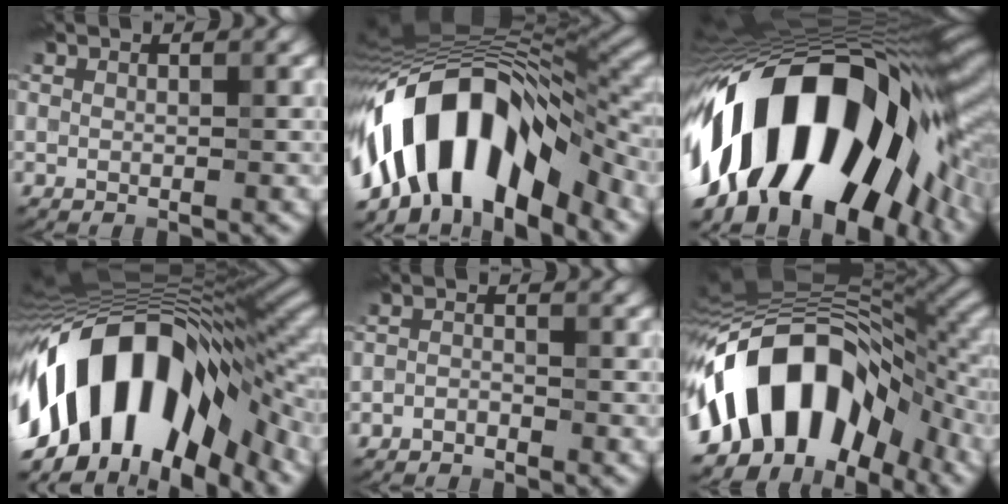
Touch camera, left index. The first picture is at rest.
{"total": 14.0, "force": [-5.8, 6.4, 11.1], "torque": [-0.174, 0.023, -0.106]}
{"total": 19.0, "force": [-4.9, 9.0, 16.0], "torque": [-0.267, -0.001, -0.081]}
{"total": 16.0, "force": [-5.0, 8.4, 12.6], "torque": [-0.210, 0.026, -0.098]}
{"total": 1.3, "force": [-1.2, 0.4, 0.0], "torque": [0.024, 0.006, -0.031]}
{"total": 15.3, "force": [-5.6, 8.7, 11.2], "torque": [-0.169, 0.025, -0.117]}